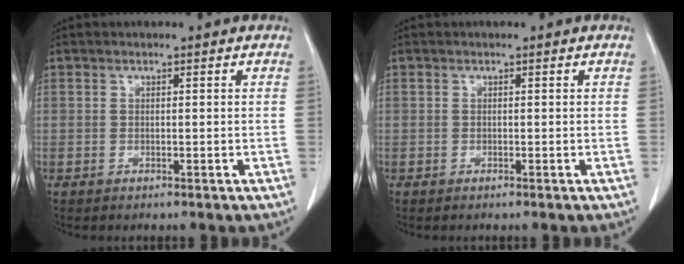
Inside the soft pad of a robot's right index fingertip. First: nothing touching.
{"total": 0.0}